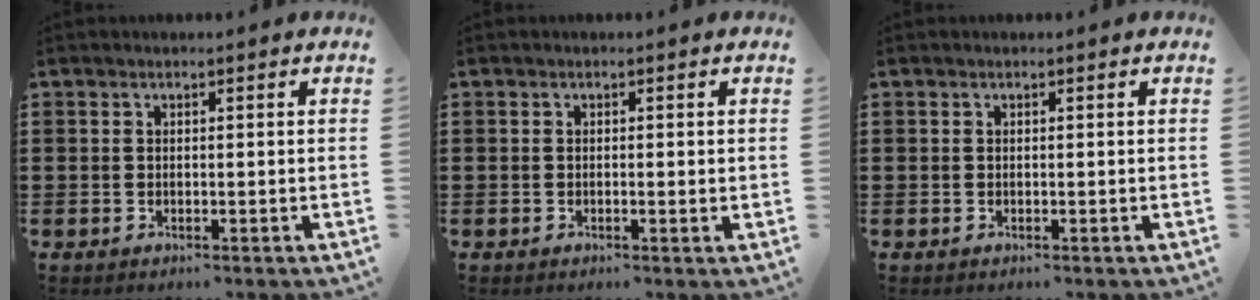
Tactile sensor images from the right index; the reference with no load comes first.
{"total": 0.6, "force": [-0.1, 0.1, 0.6], "torque": [-0.012, -0.003, 0.000]}
{"total": 0.0}